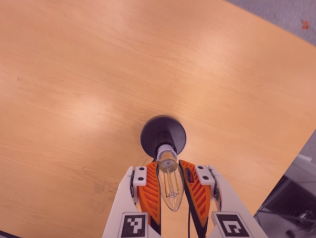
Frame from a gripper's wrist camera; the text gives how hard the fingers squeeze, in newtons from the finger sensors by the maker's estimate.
{"total": 17.1, "left": 16.0, "right": 18.1}